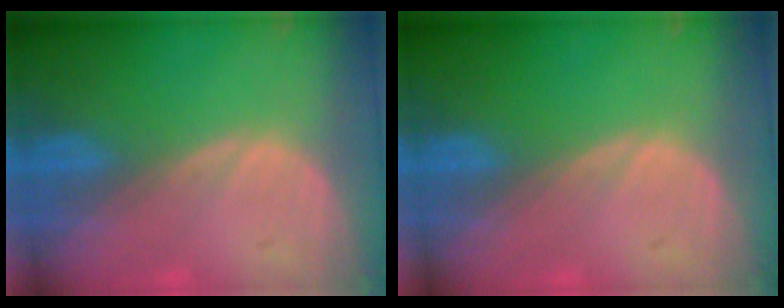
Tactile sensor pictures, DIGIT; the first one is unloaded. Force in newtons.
{"total": 0.0}